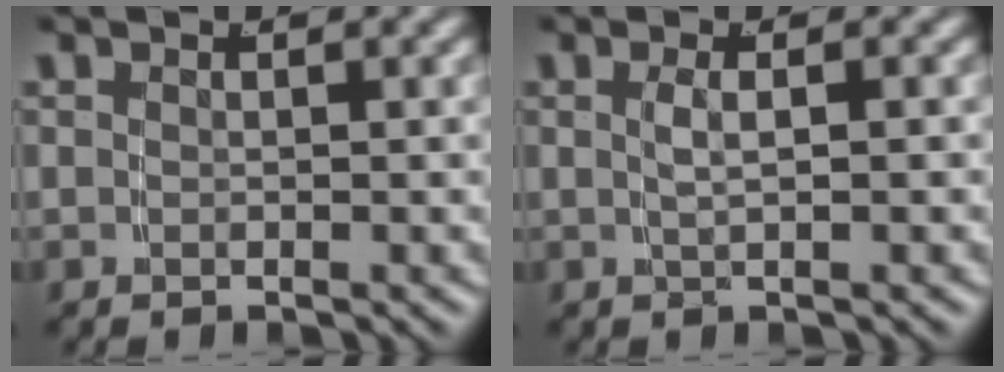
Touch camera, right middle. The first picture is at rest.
{"total": 1.4, "force": [-0.2, -0.6, 1.3], "torque": [-0.027, -0.002, 0.003]}